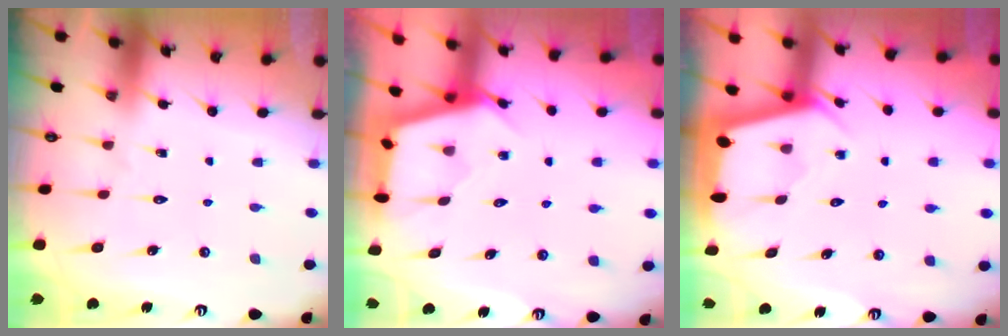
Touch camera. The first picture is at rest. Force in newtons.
{"total": 3.0, "press": 3.0, "slide": 0.4}
{"total": 2.4, "press": 2.4, "slide": 0.3}